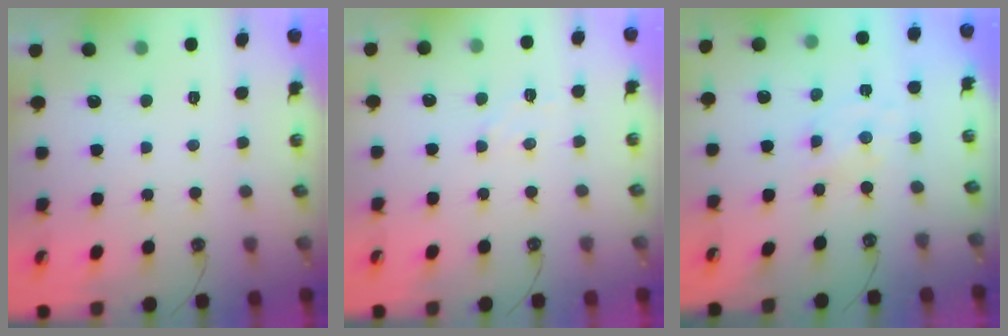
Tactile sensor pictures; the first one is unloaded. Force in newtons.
{"total": 5.6, "press": 5.6, "slide": 0.7}
{"total": 0.9, "press": 0.8, "slide": 0.1}